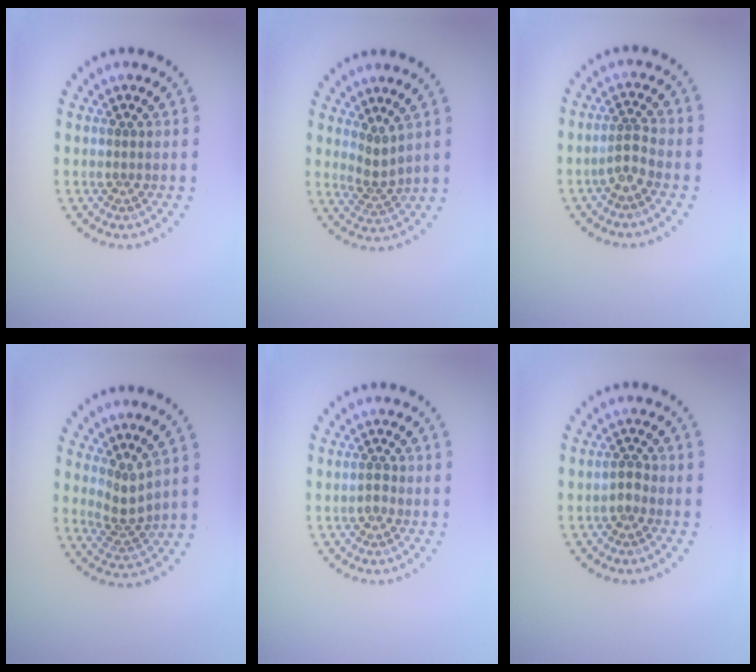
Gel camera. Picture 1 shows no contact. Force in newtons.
{"total": 2.0, "press": 1.4, "slide": 1.5}
{"total": 1.9, "press": 1.4, "slide": 1.2}
{"total": 2.2, "press": 1.5, "slide": 1.6}
{"total": 0.9, "press": 0.9, "slide": 0.2}
{"total": 1.0, "press": 0.8, "slide": 0.6}